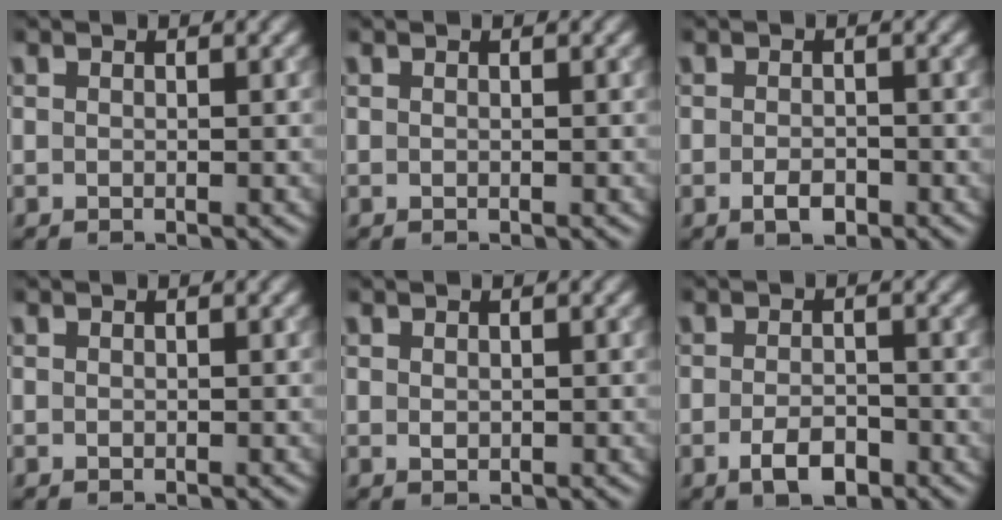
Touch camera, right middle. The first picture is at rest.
{"total": 0.0}
{"total": 1.7, "force": [-0.8, 0.9, 1.2], "torque": [-0.022, -0.002, -0.016]}
{"total": 0.0}
{"total": 0.6, "force": [0.1, 0.5, 0.3], "torque": [-0.004, -0.003, 0.004]}
{"total": 2.7, "force": [-1.4, 1.3, 1.9], "torque": [-0.034, -0.002, -0.027]}